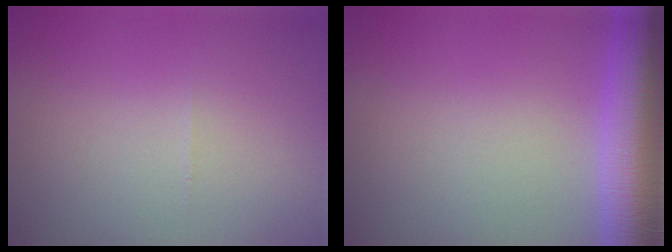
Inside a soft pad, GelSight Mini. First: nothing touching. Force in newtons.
{"total": 8.9, "press": 8.9, "slide": 0.3}